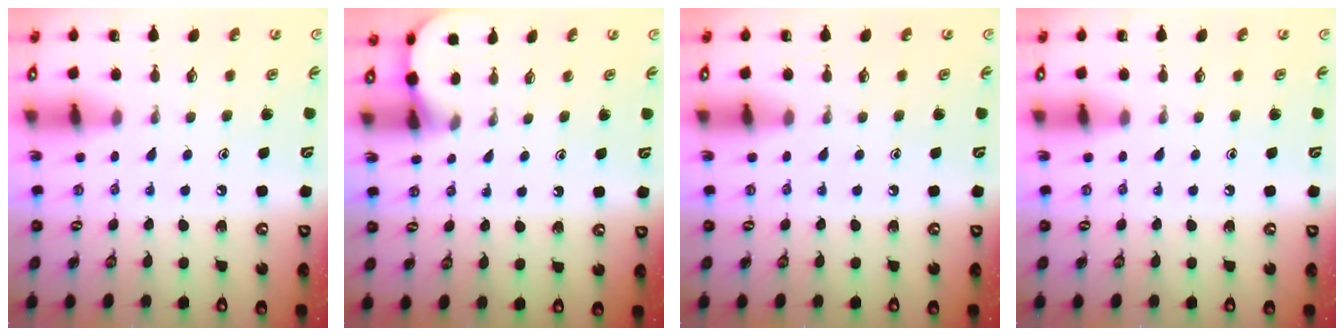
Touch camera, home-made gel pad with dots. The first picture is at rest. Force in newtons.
{"total": 1.8, "press": 1.8, "slide": 0.1}
{"total": 0.0}
{"total": 0.0}